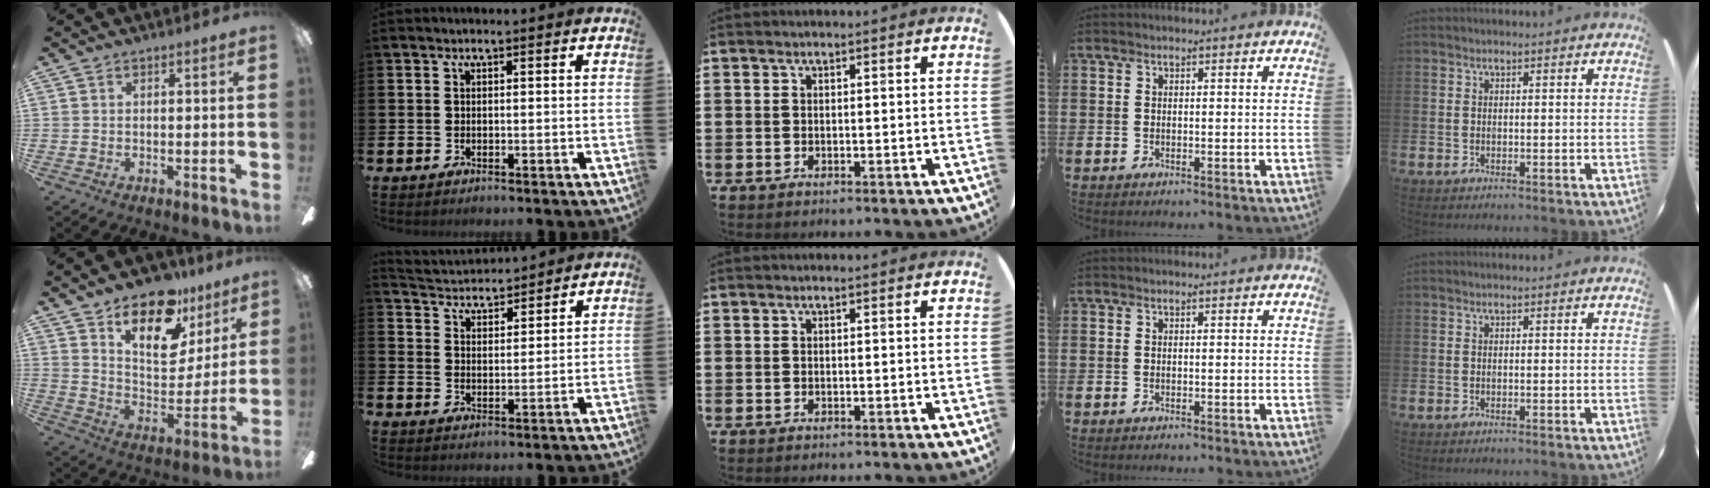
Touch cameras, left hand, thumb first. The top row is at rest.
{"thumb": {"total": 18.8, "force": [12.8, 8.9, 10.5], "torque": [-0.167, -0.072, 0.224]}, "index": {"total": 3.8, "force": [3.8, 0.7, -0.4], "torque": [-0.010, -0.029, 0.065]}}